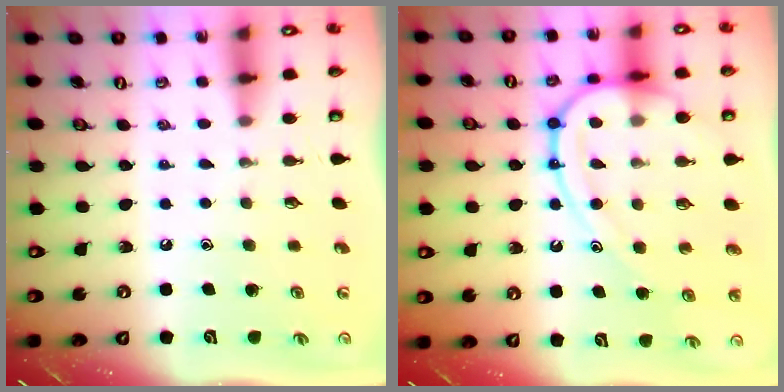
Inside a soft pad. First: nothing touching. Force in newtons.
{"total": 14.3, "press": 14.3, "slide": 1.4}